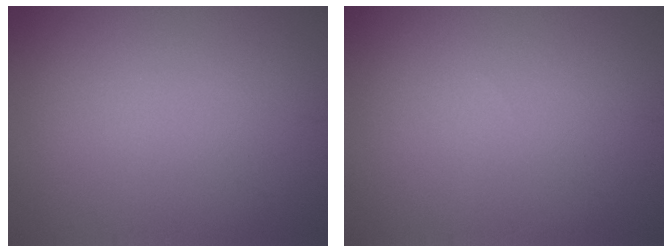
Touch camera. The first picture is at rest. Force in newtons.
{"total": 0.0}